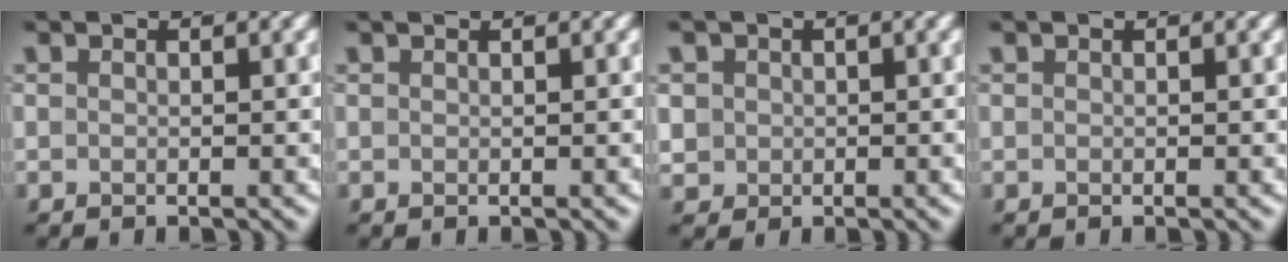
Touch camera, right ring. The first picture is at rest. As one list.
[{"total": 0.0}, {"total": 1.7, "force": [0.2, 1.7, 0.2], "torque": [0.000, -0.003, 0.008]}, {"total": 0.0}]